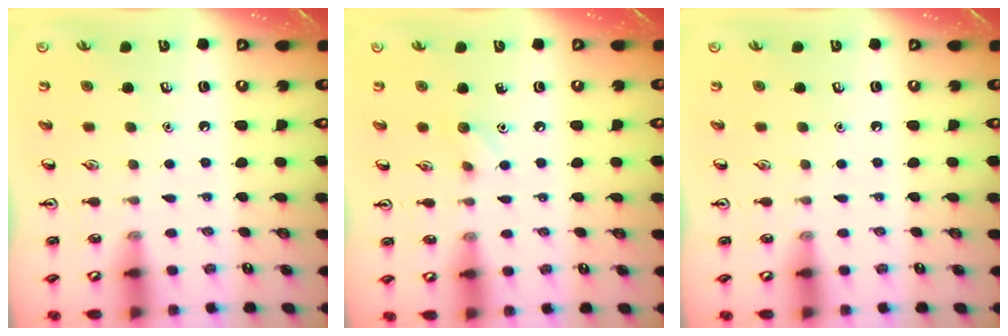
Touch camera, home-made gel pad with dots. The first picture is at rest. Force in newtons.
{"total": 5.1, "press": 4.8, "slide": 1.7}
{"total": 0.0}